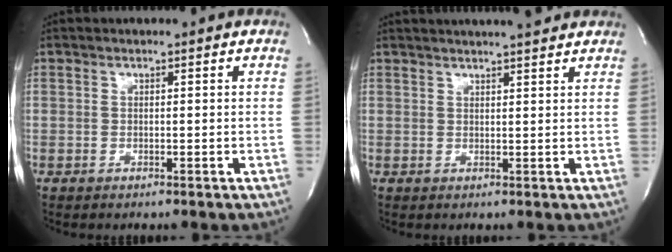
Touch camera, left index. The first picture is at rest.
{"total": 8.1, "force": [7.3, 0.5, 3.5], "torque": [-0.053, 0.018, 0.088]}